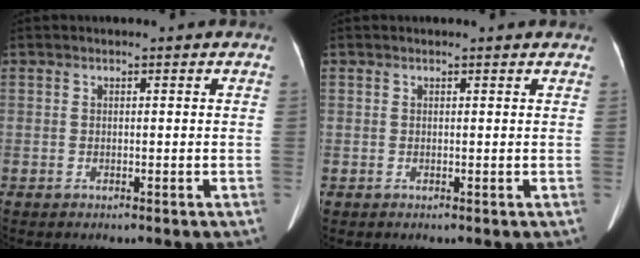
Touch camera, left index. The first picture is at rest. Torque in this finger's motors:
{"motor_torque": [-0.21, -0.15, -0.03, -0.01]}